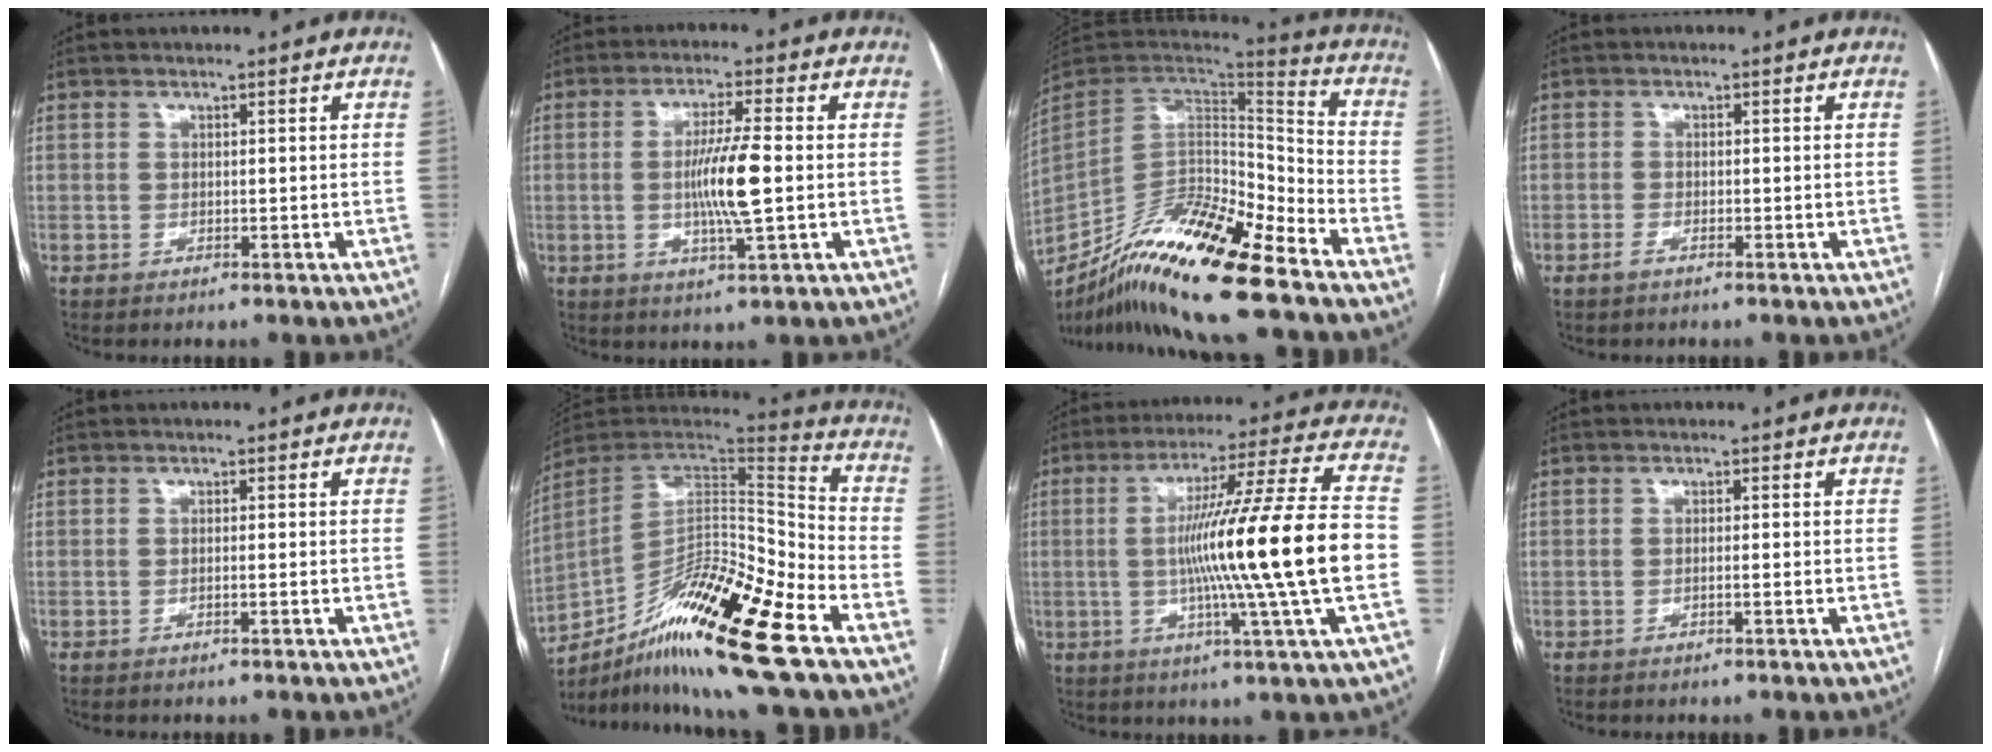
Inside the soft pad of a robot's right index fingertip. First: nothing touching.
{"total": 8.3, "force": [-0.6, 0.2, 8.2], "torque": [-0.155, -0.005, -0.013]}
{"total": 22.7, "force": [-16.8, 2.9, 15.1], "torque": [-0.281, -0.012, -0.306]}
{"total": 1.1, "force": [-0.8, 0.4, 0.7], "torque": [-0.014, 0.000, -0.015]}
{"total": 0.6, "force": [-0.2, -0.1, 0.5], "torque": [-0.008, 0.001, -0.003]}
{"total": 21.9, "force": [-13.3, 1.9, 17.2], "torque": [-0.291, -0.010, -0.233]}
{"total": 20.3, "force": [-2.0, -2.2, 20.1], "torque": [-0.326, -0.004, -0.048]}
{"total": 0.8, "force": [-0.3, -0.1, 0.7], "torque": [-0.012, 0.000, -0.005]}